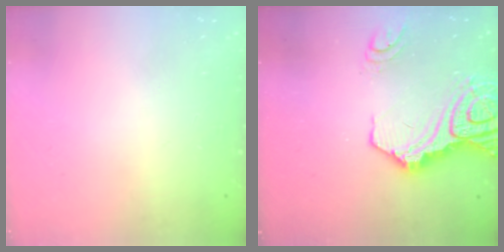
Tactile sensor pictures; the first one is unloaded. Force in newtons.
{"total": 18.8, "press": 18.7, "slide": 2.5}